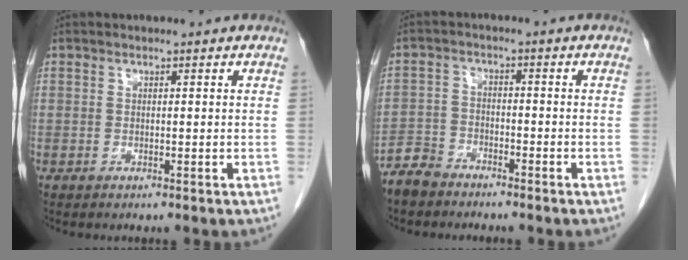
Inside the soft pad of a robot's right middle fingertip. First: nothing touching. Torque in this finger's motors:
{"motor_torque": [0.44, -0.21, 0.02, 0.03]}